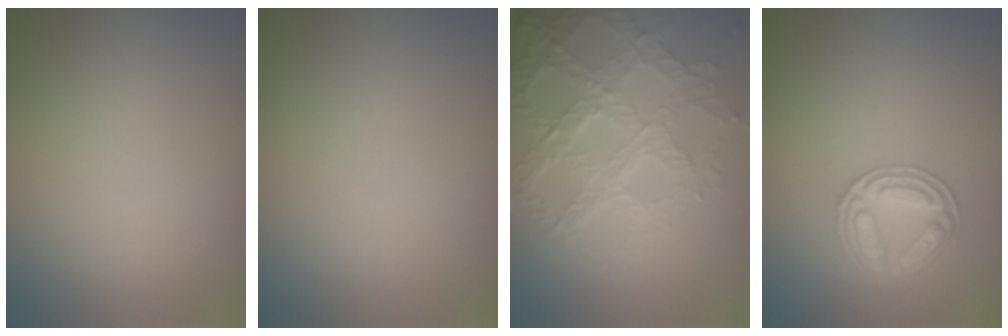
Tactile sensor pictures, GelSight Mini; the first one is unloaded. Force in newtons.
{"total": 0.0}
{"total": 7.1, "press": 5.1, "slide": 4.9}
{"total": 3.4, "press": 3.3, "slide": 0.9}